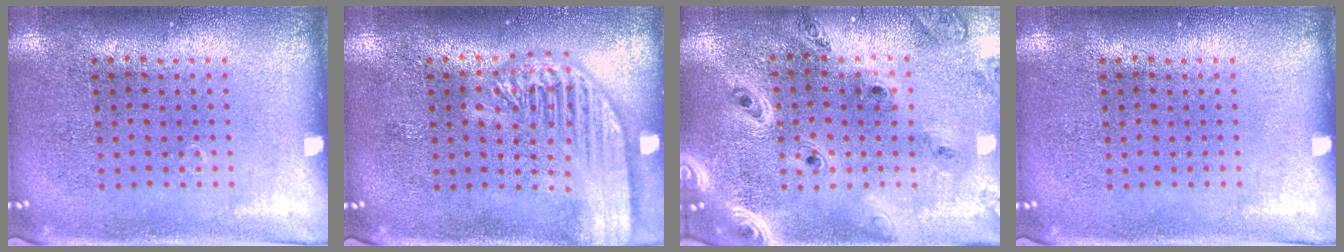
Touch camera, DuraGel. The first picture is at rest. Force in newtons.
{"total": 3.4, "press": 3.4, "slide": 0.3}
{"total": 1.8, "press": 1.7, "slide": 0.4}
{"total": 0.0}